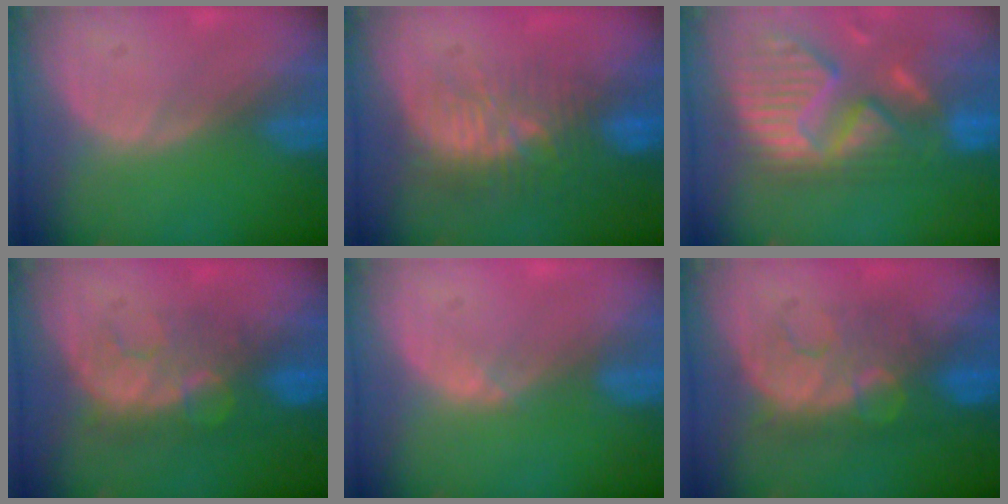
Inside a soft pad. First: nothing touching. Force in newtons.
{"total": 9.4, "press": 8.8, "slide": 3.4}
{"total": 14.0, "press": 11.6, "slide": 7.7}
{"total": 7.9, "press": 7.5, "slide": 2.7}
{"total": 0.7, "press": 0.6, "slide": 0.4}
{"total": 8.0, "press": 7.9, "slide": 1.5}